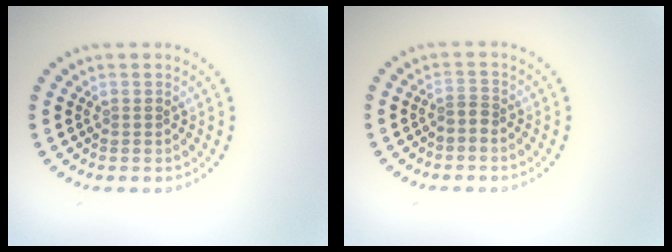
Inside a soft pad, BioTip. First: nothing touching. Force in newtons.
{"total": 1.1, "press": 0.6, "slide": 0.9}